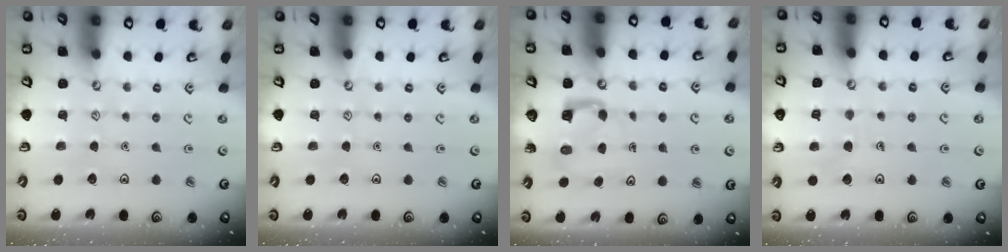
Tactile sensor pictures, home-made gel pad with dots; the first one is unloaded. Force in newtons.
{"total": 0.0}
{"total": 4.5, "press": 4.5, "slide": 0.1}
{"total": 4.6, "press": 4.6, "slide": 0.4}